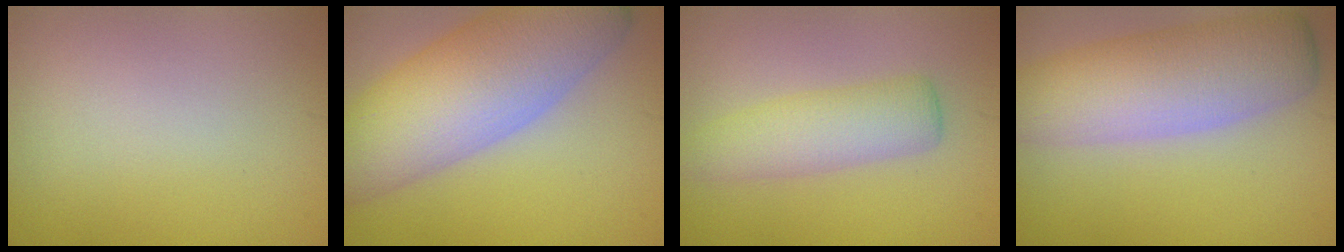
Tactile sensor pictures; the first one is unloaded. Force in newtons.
{"total": 10.9, "press": 10.8, "slide": 0.3}
{"total": 4.2, "press": 4.2, "slide": 0.1}
{"total": 8.3, "press": 8.3, "slide": 0.2}